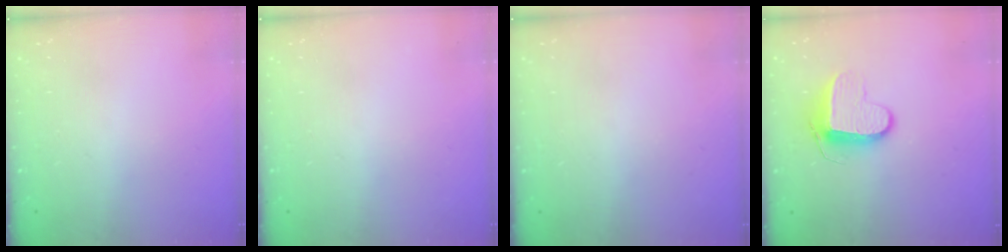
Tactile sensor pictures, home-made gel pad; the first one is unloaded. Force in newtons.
{"total": 0.0}
{"total": 0.6, "press": 0.5, "slide": 0.2}
{"total": 9.2, "press": 9.2, "slide": 0.3}